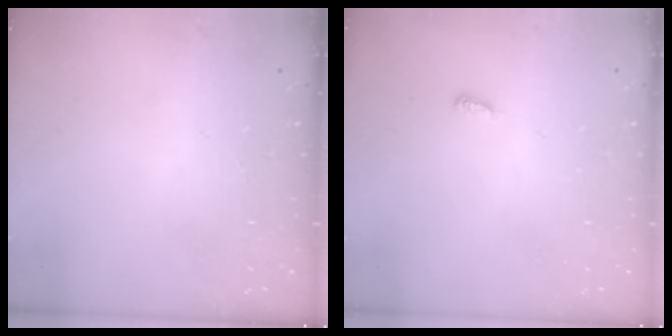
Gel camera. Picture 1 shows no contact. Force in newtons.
{"total": 2.9, "press": 2.9, "slide": 0.3}